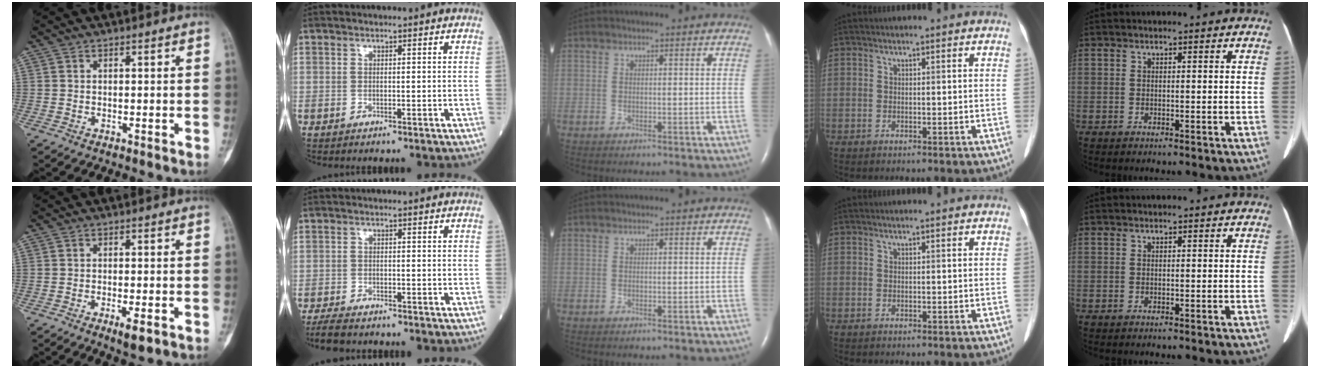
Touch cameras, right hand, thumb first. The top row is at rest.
{"thumb": {"total": 3.5, "force": [-1.6, 1.0, 3.0], "torque": [-0.046, -0.004, -0.022]}, "index": {"total": 4.4, "force": [-3.9, 1.0, 1.9], "torque": [-0.038, -0.013, -0.064]}}